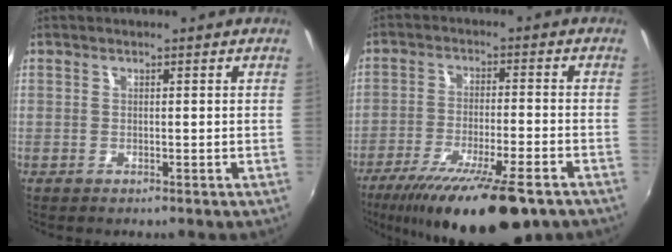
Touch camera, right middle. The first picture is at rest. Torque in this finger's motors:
{"motor_torque": [1.08, -1.06, 0.61, 0.21]}